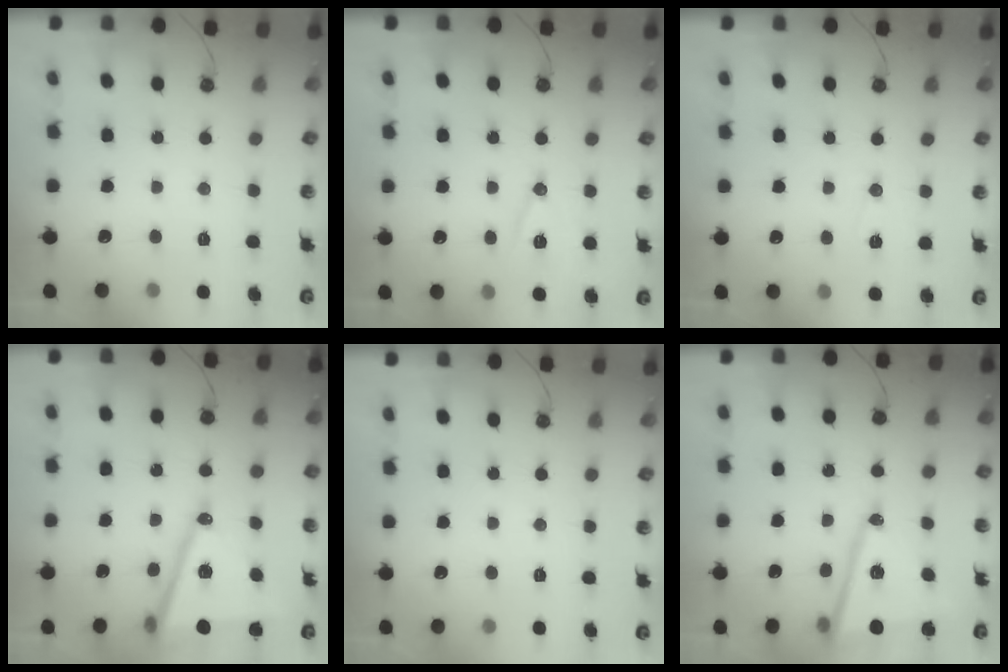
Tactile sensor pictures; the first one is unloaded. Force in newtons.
{"total": 10.3, "press": 9.7, "slide": 3.4}
{"total": 5.4, "press": 4.0, "slide": 3.6}
{"total": 16.0, "press": 15.5, "slide": 3.9}
{"total": 0.0}
{"total": 14.0, "press": 13.9, "slide": 1.3}